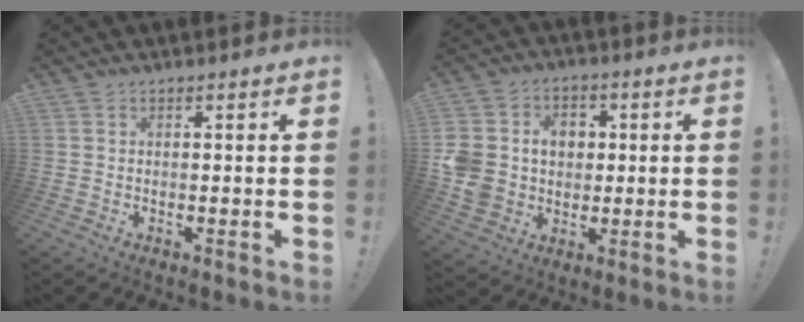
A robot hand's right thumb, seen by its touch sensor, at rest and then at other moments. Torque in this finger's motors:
{"motor_torque": [1.51, 1.92, 0.83, -0.45, 0.07]}